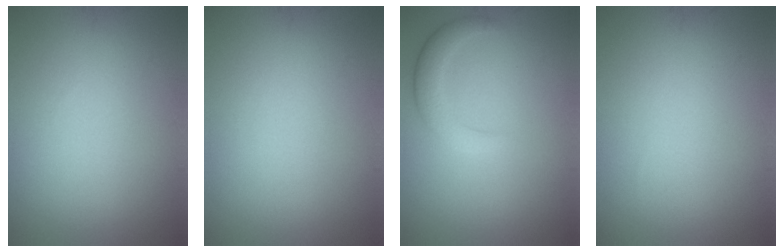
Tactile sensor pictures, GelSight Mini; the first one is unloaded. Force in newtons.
{"total": 0.0}
{"total": 2.8, "press": 2.8, "slide": 0.1}
{"total": 0.0}